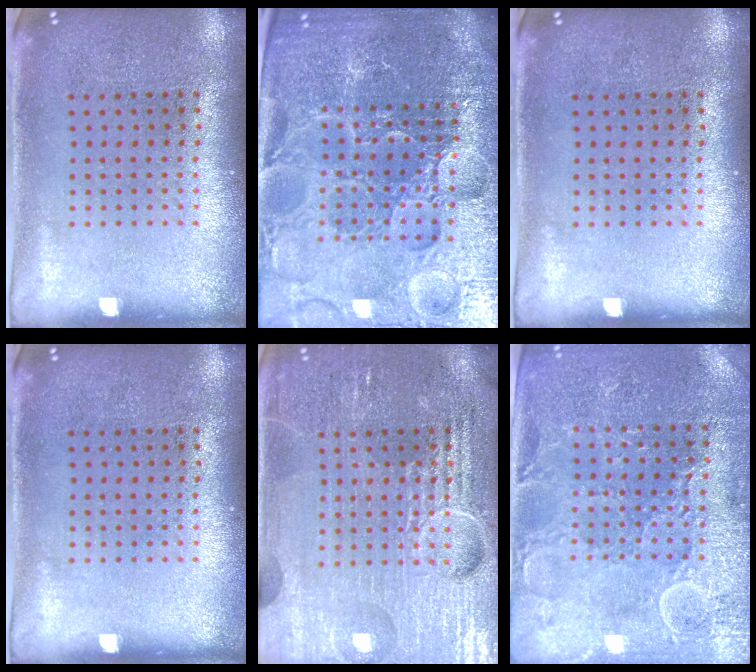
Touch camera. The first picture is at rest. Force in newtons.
{"total": 6.0, "press": 5.4, "slide": 2.6}
{"total": 0.0}
{"total": 0.0}
{"total": 6.8, "press": 6.8, "slide": 0.8}
{"total": 3.3, "press": 3.2, "slide": 0.6}